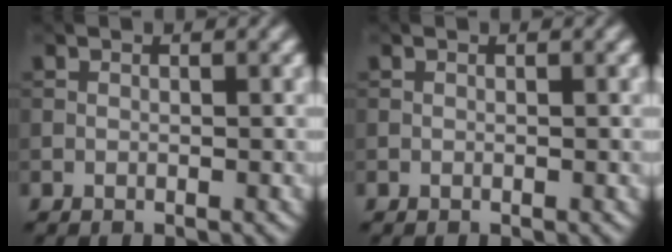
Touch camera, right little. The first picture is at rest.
{"total": 0.0}